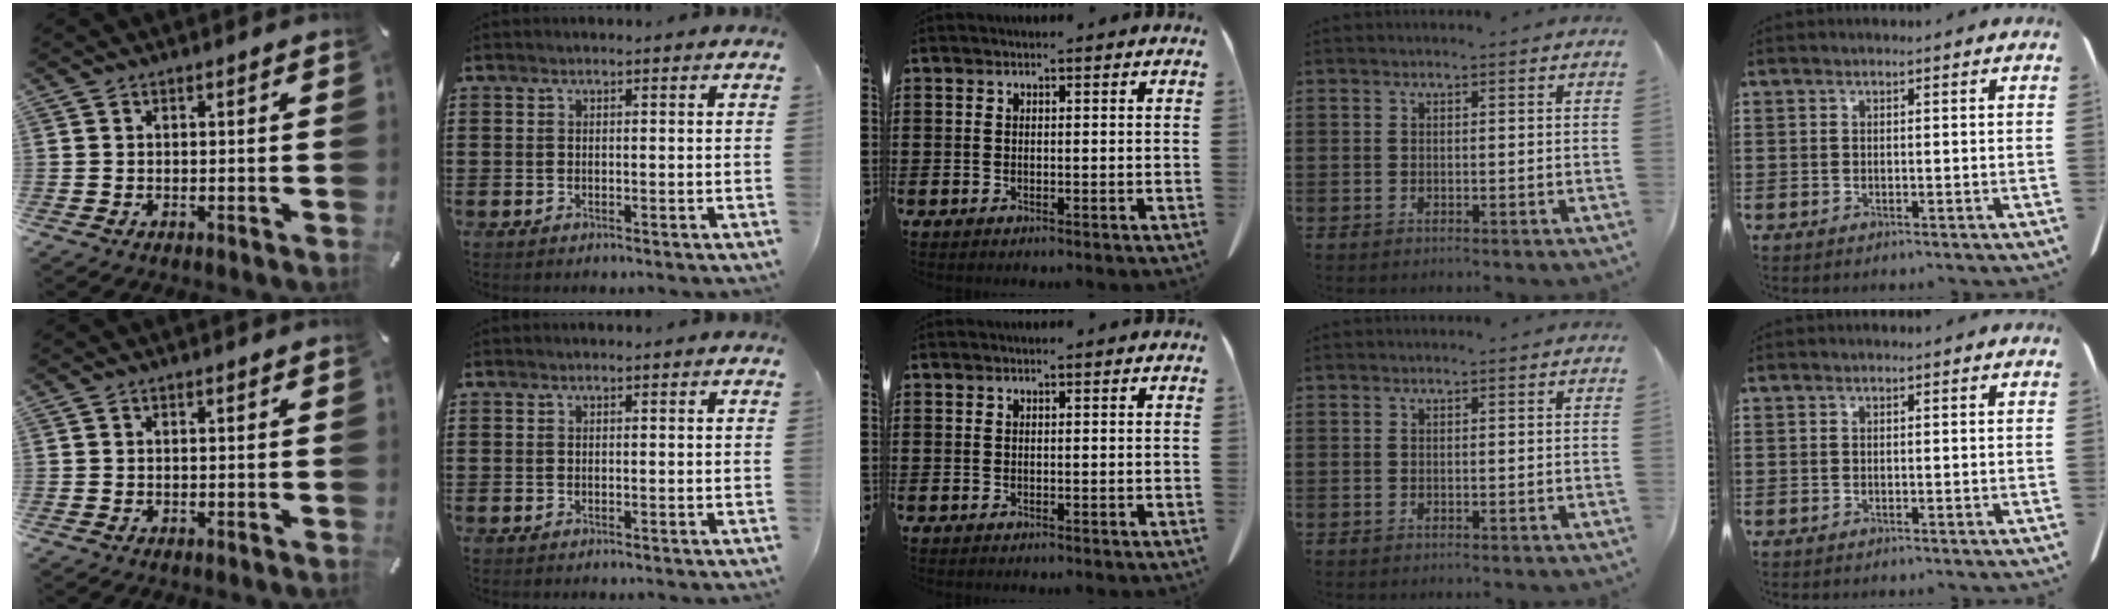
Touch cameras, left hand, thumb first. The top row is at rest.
{}